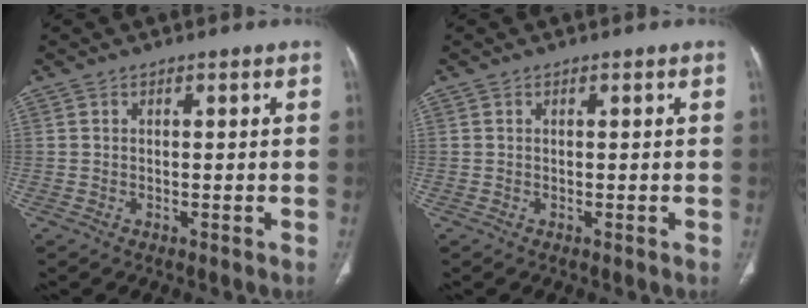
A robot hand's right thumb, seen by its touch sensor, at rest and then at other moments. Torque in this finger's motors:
{"motor_torque": [0.00, 0.00, 0.16, 0.17, 0.02]}